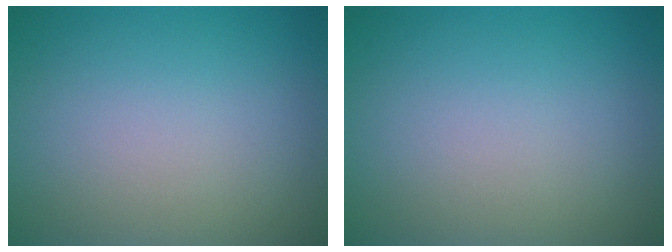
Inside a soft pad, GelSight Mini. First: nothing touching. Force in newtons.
{"total": 0.0}